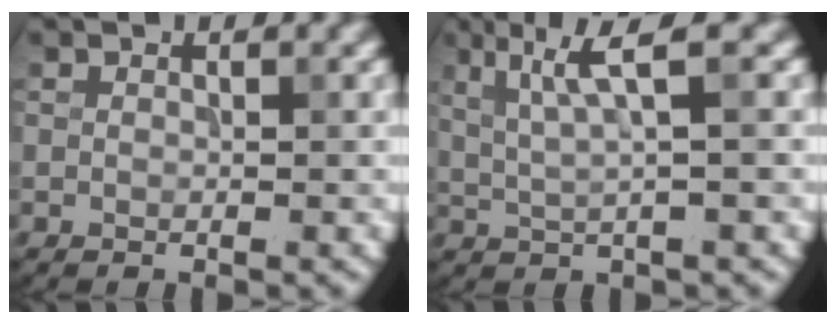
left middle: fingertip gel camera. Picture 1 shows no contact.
{"total": 4.4, "force": [1.6, 0.6, 4.1], "torque": [-0.082, 0.002, 0.035]}